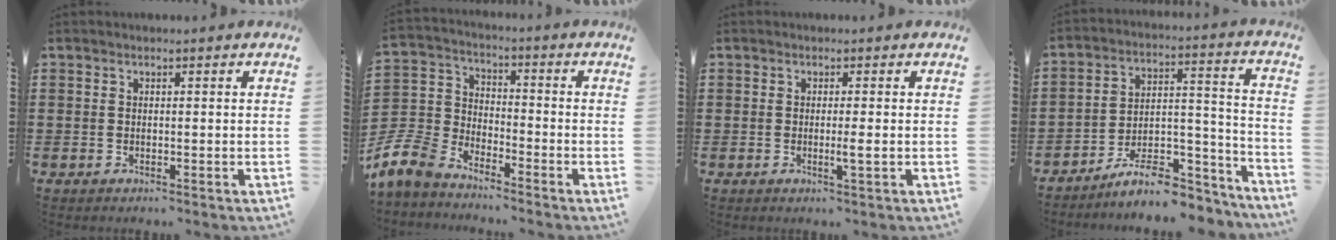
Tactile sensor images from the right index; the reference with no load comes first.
{"total": 7.1, "force": [-6.3, 2.9, 1.6], "torque": [-0.075, -0.002, -0.138]}
{"total": 2.0, "force": [-0.4, -0.2, 2.0], "torque": [-0.033, -0.007, -0.008]}
{"total": 9.5, "force": [-7.9, 2.7, 4.5], "torque": [-0.062, 0.027, -0.145]}